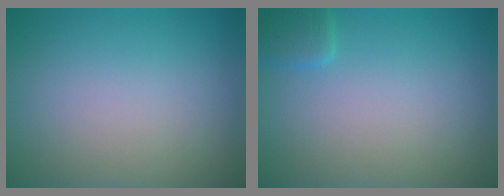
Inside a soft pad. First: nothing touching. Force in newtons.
{"total": 1.5, "press": 1.5, "slide": 0.1}